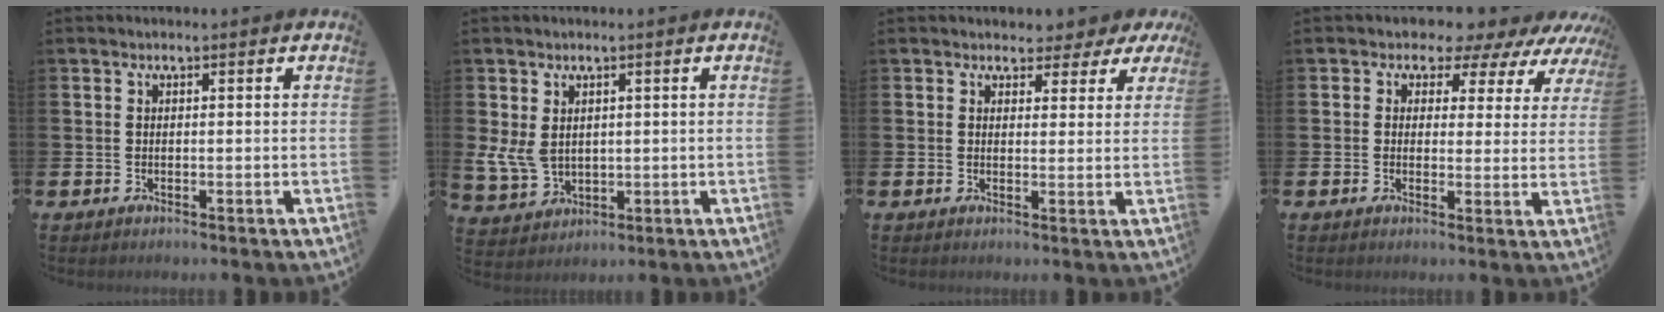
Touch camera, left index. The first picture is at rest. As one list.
[{"total": 3.9, "force": [1.6, 2.9, 2.0], "torque": [-0.042, 0.001, 0.030]}, {"total": 3.0, "force": [2.4, 1.8, 0.4], "torque": [-0.004, -0.012, 0.038]}, {"total": 3.9, "force": [2.9, 2.6, 0.7], "torque": [-0.014, -0.032, 0.038]}]